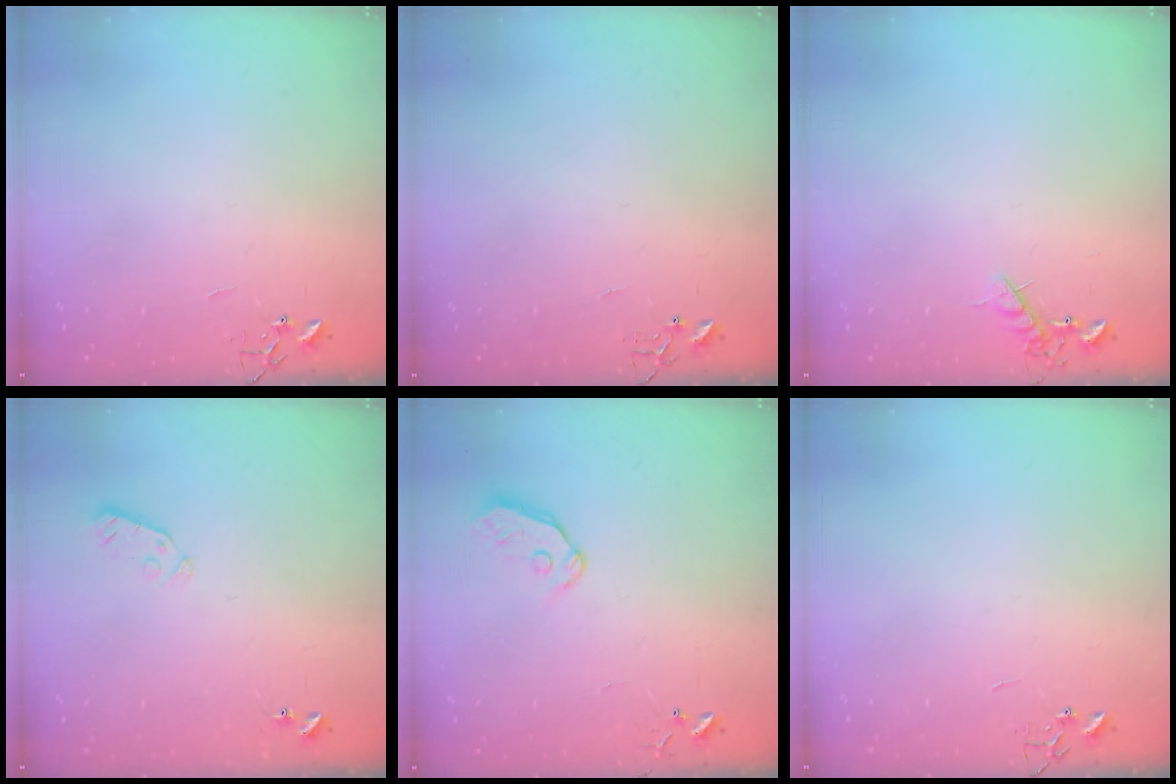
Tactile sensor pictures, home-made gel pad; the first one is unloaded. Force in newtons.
{"total": 4.9, "press": 4.8, "slide": 0.6}
{"total": 6.3, "press": 6.2, "slide": 0.9}
{"total": 3.8, "press": 3.7, "slide": 0.9}
{"total": 4.4, "press": 4.4, "slide": 0.5}
{"total": 0.0}